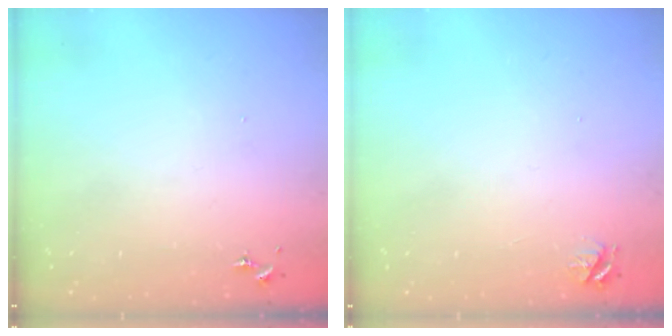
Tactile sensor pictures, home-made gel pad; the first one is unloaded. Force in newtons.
{"total": 4.2, "press": 4.1, "slide": 0.5}